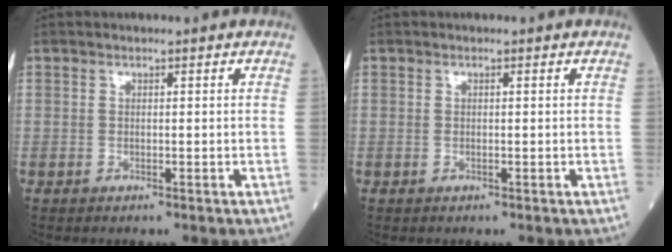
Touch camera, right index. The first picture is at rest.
{"total": 0.0}